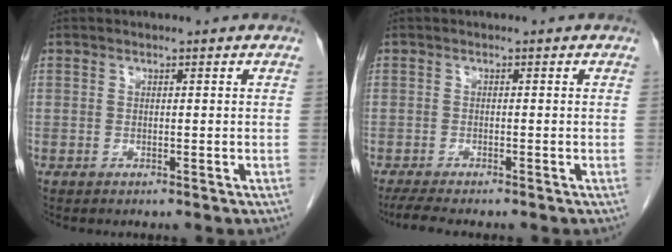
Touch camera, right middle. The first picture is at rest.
{"total": 4.1, "force": [-3.4, 0.2, 2.2], "torque": [-0.039, -0.012, -0.055]}